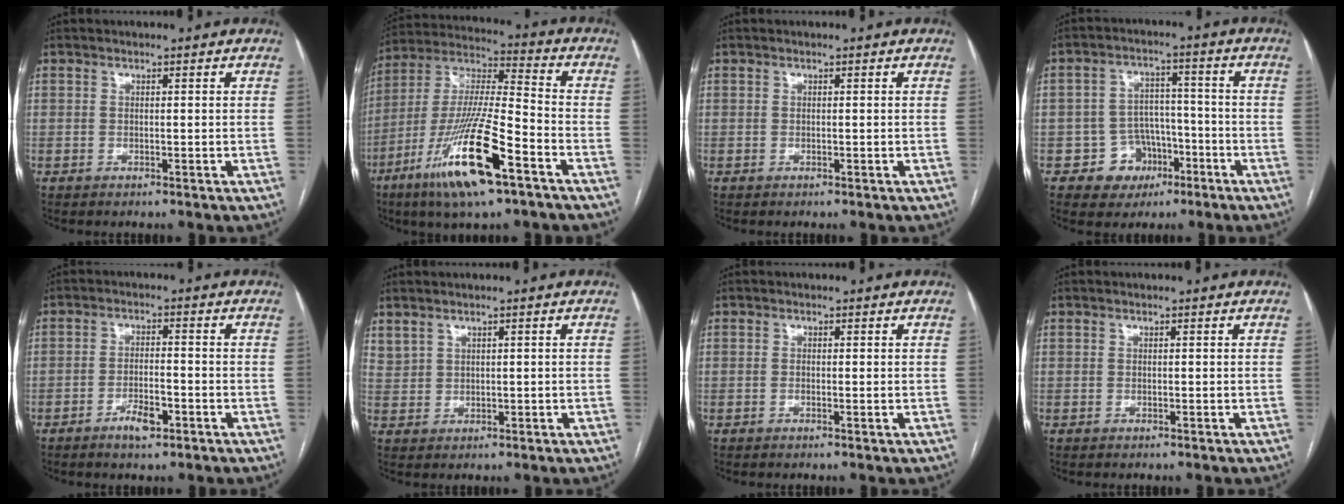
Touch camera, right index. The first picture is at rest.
{"total": 18.6, "force": [-9.5, 2.1, 15.9], "torque": [-0.338, -0.034, -0.173]}
{"total": 0.0}
{"total": 7.2, "force": [-3.3, 6.3, 1.1], "torque": [-0.001, 0.020, -0.042]}
{"total": 4.3, "force": [-2.4, 1.3, 3.3], "torque": [-0.059, 0.002, -0.040]}
{"total": 2.5, "force": [1.9, 1.4, 0.8], "torque": [-0.022, 0.009, 0.050]}
{"total": 0.6, "force": [-0.1, 0.1, 0.6], "torque": [-0.011, -0.002, -0.002]}
{"total": 0.0}